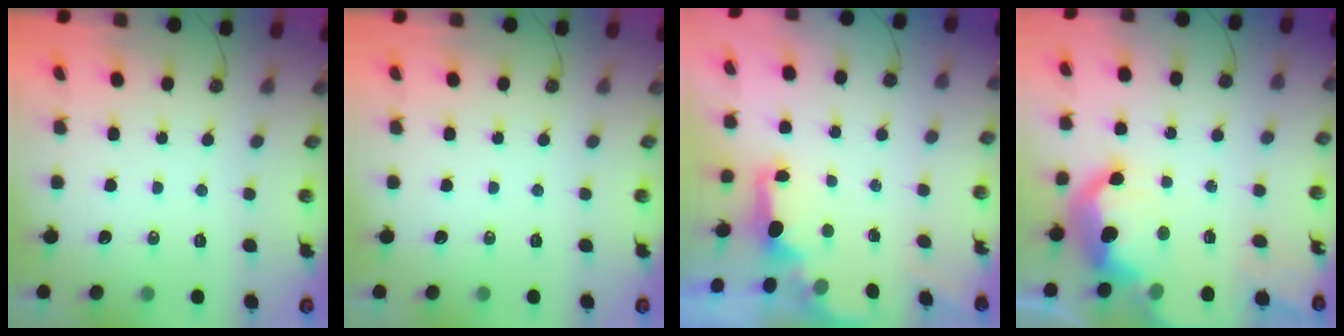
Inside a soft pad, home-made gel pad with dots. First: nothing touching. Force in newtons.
{"total": 0.0}
{"total": 1.8, "press": 1.7, "slide": 0.6}
{"total": 13.0, "press": 12.9, "slide": 1.2}